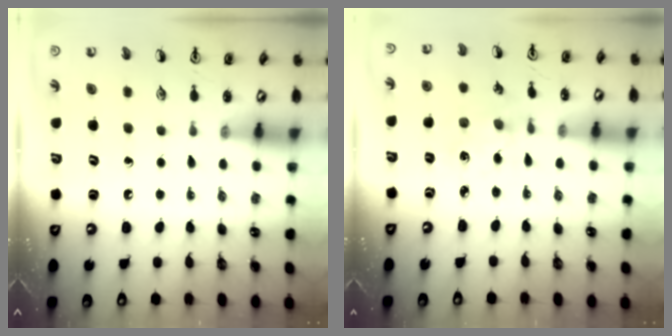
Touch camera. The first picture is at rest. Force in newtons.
{"total": 2.0, "press": 1.9, "slide": 0.4}